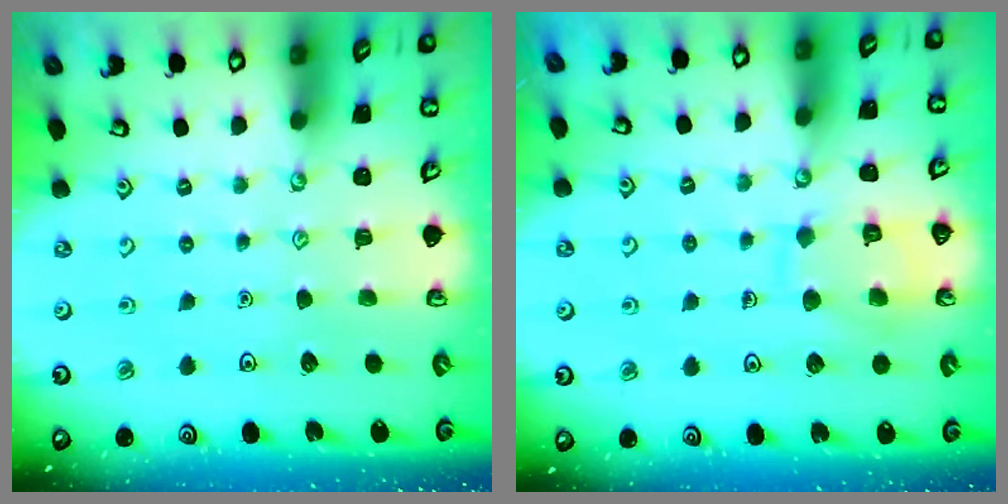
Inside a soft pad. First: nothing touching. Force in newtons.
{"total": 10.0, "press": 10.0, "slide": 0.4}